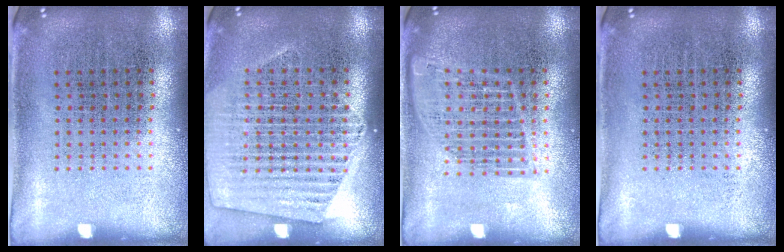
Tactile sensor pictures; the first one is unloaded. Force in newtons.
{"total": 1.6, "press": 1.4, "slide": 0.6}
{"total": 1.4, "press": 1.2, "slide": 0.6}
{"total": 0.0}